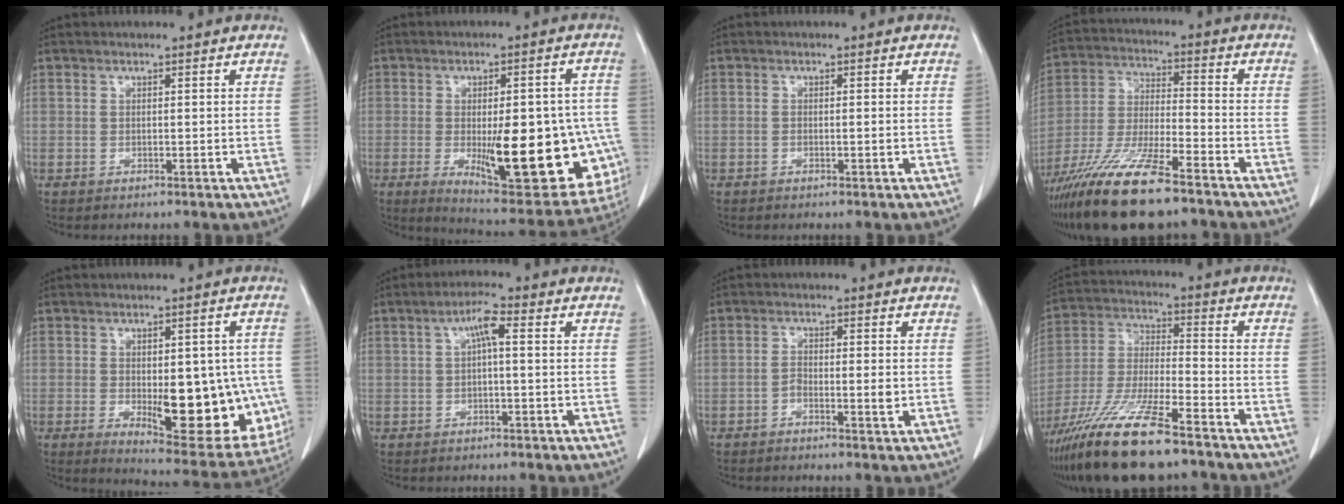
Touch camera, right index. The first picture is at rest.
{"total": 21.6, "force": [-4.7, 6.9, 19.9], "torque": [-0.205, -0.002, -0.038]}
{"total": 0.6, "force": [-0.2, 0.1, 0.6], "torque": [-0.009, 0.000, -0.002]}
{"total": 17.1, "force": [-12.5, 2.6, 11.5], "torque": [-0.248, -0.041, -0.231]}
{"total": 16.3, "force": [-2.9, 6.4, 14.7], "torque": [-0.158, -0.001, -0.014]}
{"total": 3.8, "force": [0.7, 0.6, 3.7], "torque": [-0.066, 0.012, 0.011]}
{"total": 2.7, "force": [-0.9, 0.7, 2.4], "torque": [-0.040, 0.002, -0.014]}
{"total": 17.7, "force": [-12.9, 2.5, 11.8], "torque": [-0.260, -0.041, -0.240]}